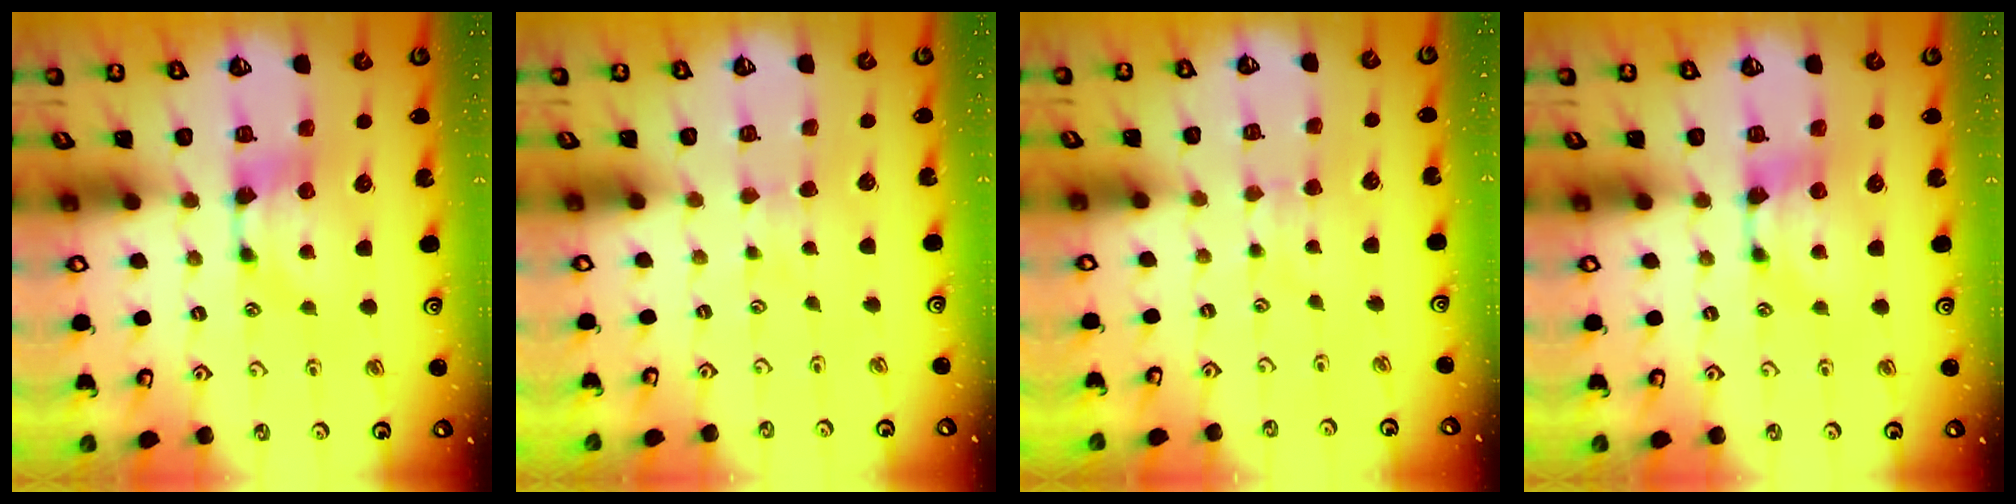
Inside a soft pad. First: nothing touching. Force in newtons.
{"total": 2.6, "press": 2.6, "slide": 0.4}
{"total": 2.8, "press": 2.8, "slide": 0.4}
{"total": 0.0}